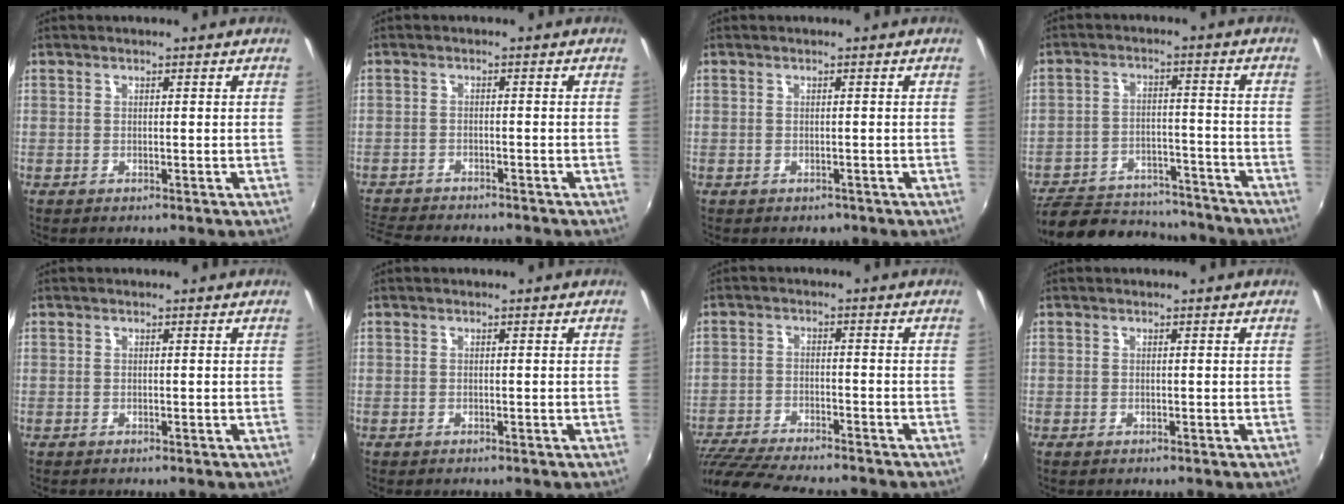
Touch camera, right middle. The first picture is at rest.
{"total": 8.4, "force": [-7.8, 1.4, 2.8], "torque": [-0.080, -0.017, -0.131]}
{"total": 1.2, "force": [-0.8, 0.8, 0.3], "torque": [-0.008, -0.003, -0.008]}
{"total": 20.0, "force": [-17.4, 6.6, 7.4], "torque": [-0.154, 0.005, -0.237]}
{"total": 0.0}
{"total": 0.0}
{"total": 14.5, "force": [-12.8, 1.9, 6.5], "torque": [-0.145, -0.027, -0.215]}
{"total": 0.0}